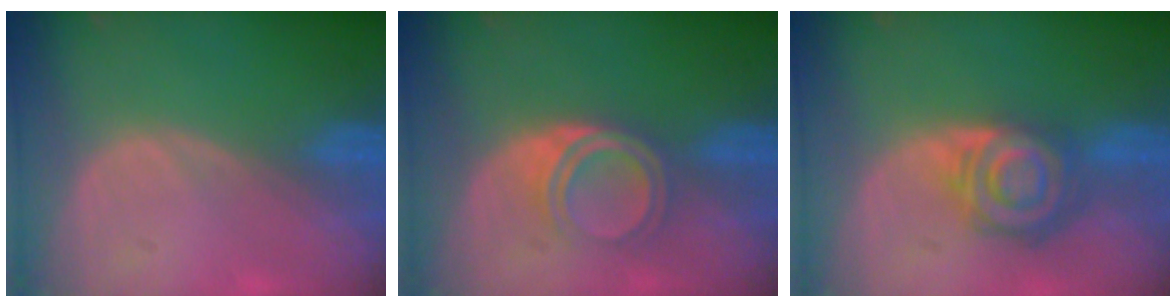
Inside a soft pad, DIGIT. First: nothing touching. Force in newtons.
{"total": 5.2, "press": 4.5, "slide": 2.7}
{"total": 8.0, "press": 7.1, "slide": 3.6}